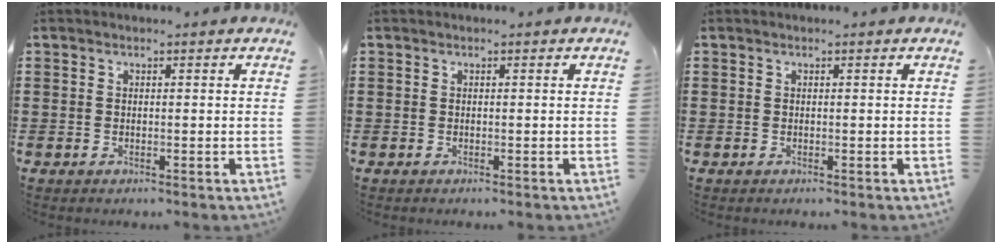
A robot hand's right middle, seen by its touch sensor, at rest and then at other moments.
{"total": 0.0}
{"total": 0.0}